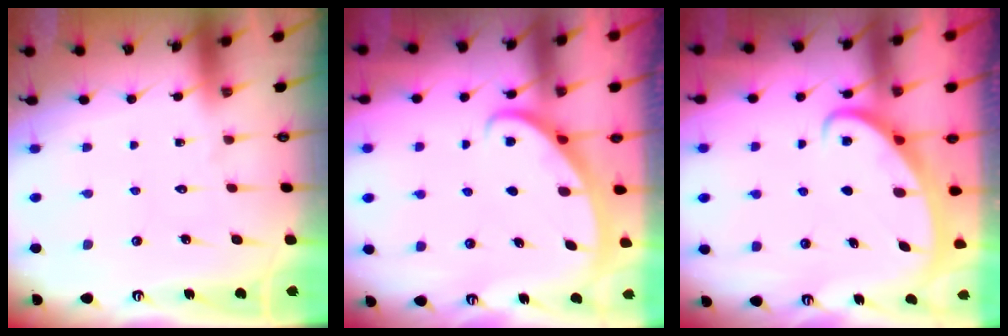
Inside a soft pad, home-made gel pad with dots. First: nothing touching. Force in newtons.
{"total": 3.0, "press": 3.0, "slide": 0.1}
{"total": 2.6, "press": 2.6, "slide": 0.4}